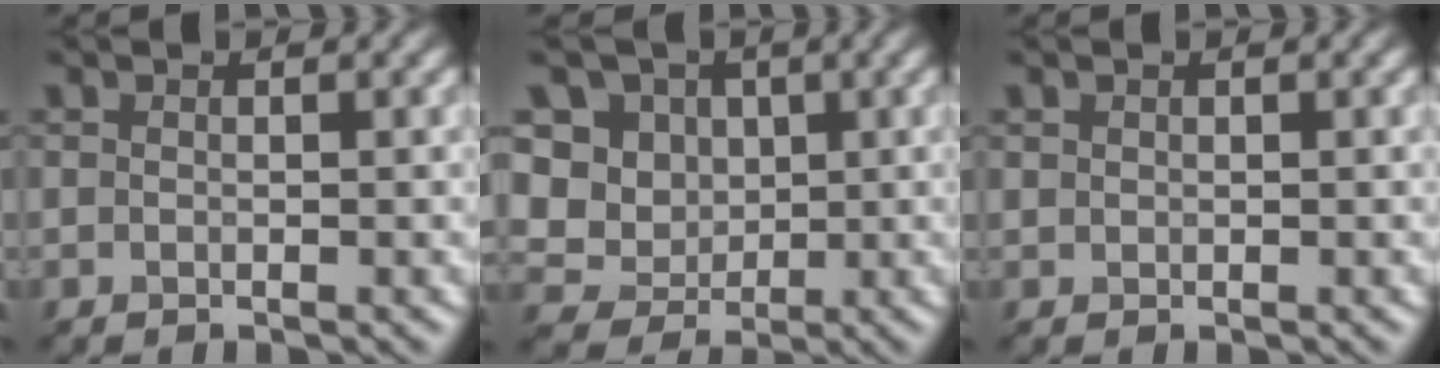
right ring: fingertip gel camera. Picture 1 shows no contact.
{"total": 6.5, "force": [2.8, 5.5, 2.1], "torque": [-0.074, 0.011, 0.067]}
{"total": 1.0, "force": [-0.1, -0.6, -0.8], "torque": [-0.004, -0.005, 0.010]}